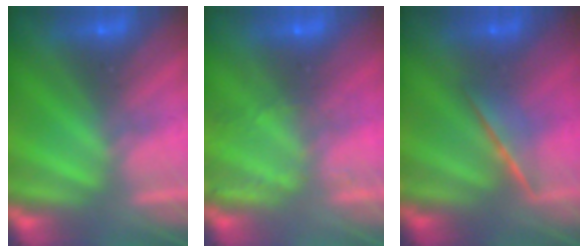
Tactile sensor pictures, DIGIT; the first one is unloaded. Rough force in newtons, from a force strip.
{"total": 2.2}
{"total": 1.6}